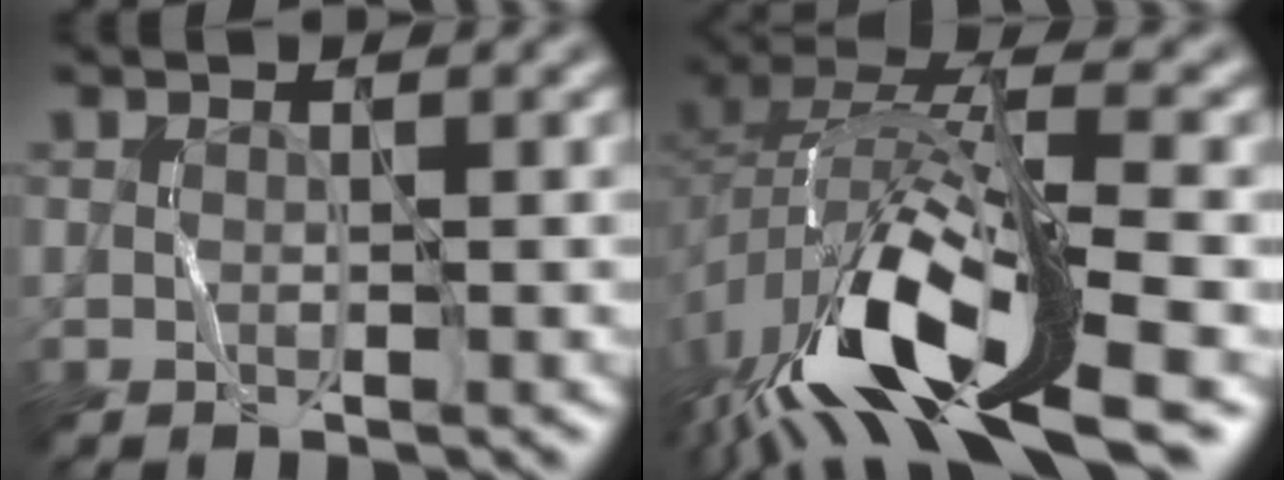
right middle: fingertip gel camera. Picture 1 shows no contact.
{"total": 14.4, "force": [-6.7, 5.6, 11.5], "torque": [-0.233, 0.007, -0.115]}